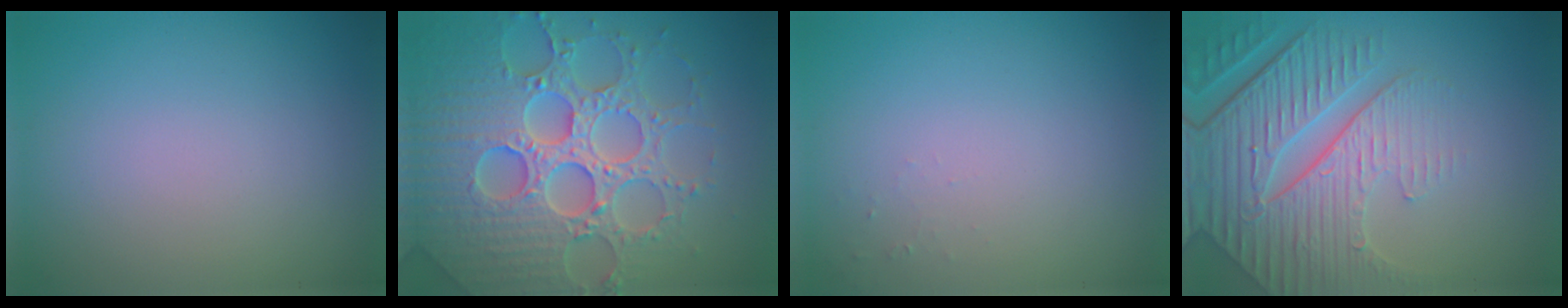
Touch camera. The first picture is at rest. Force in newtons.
{"total": 8.0, "press": 7.8, "slide": 1.8}
{"total": 0.5, "press": 0.5, "slide": 0.1}
{"total": 8.3, "press": 5.9, "slide": 5.8}